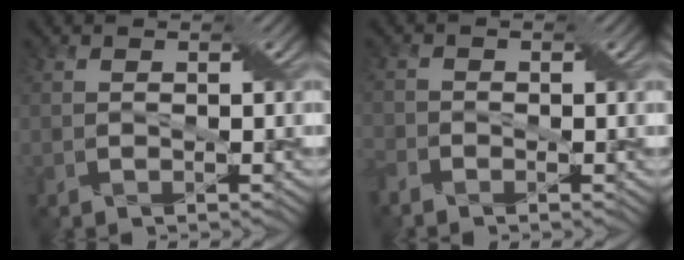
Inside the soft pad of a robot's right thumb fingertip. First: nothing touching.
{"total": 2.0, "force": [-1.7, 0.9, 0.7], "torque": [-0.022, -0.004, -0.045]}